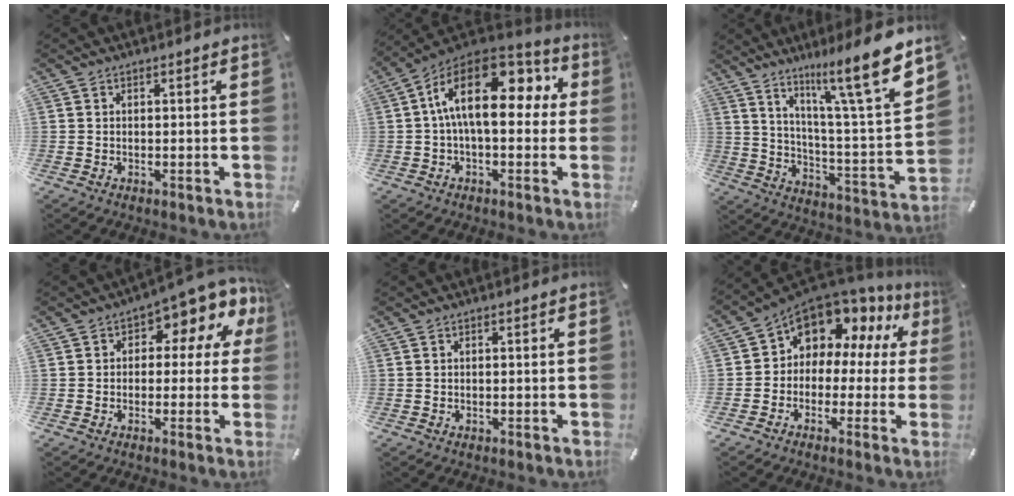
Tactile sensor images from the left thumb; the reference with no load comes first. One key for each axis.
{"total": 18.9, "fx": 3.7, "fy": 9.6, "fz": 15.8, "tx": -0.281, "ty": -0.012, "tz": 0.061}
{"total": 17.2, "fx": 12.5, "fy": 1.7, "fz": 11.6, "tx": -0.184, "ty": -0.102, "tz": 0.192}
{"total": 7.6, "fx": 3.8, "fy": 4.0, "fz": 5.2, "tx": -0.066, "ty": -0.040, "tz": 0.061}
{"total": 0.0}
{"total": 9.6, "fx": 6.4, "fy": 6.4, "fz": 3.2, "tx": -0.062, "ty": -0.062, "tz": 0.115}